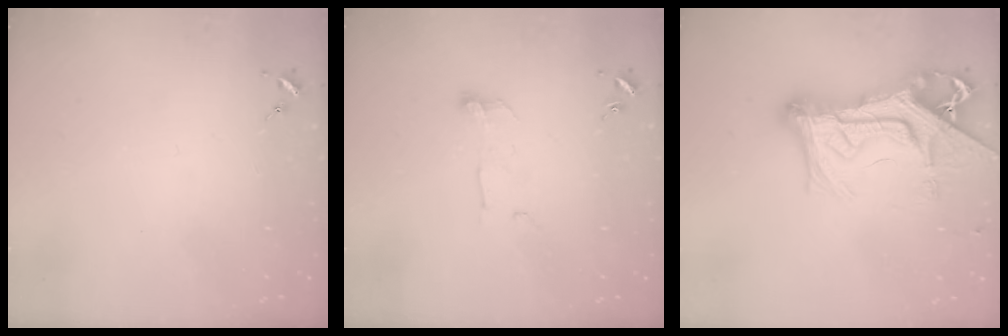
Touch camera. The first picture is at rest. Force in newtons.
{"total": 6.7, "press": 6.7, "slide": 0.1}
{"total": 21.5, "press": 21.4, "slide": 2.2}